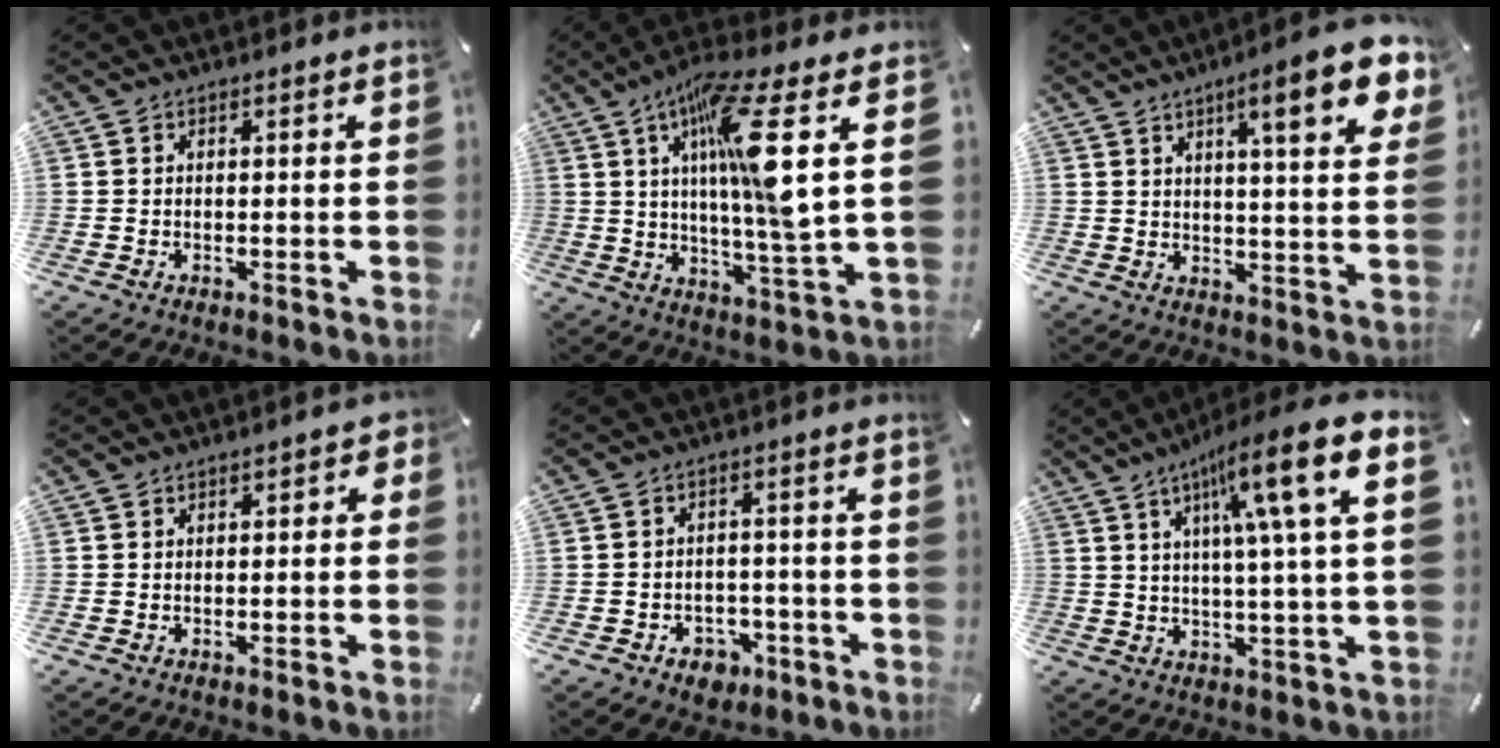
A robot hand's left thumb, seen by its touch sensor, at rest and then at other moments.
{"total": 18.2, "force": [6.0, 2.4, 17.0], "torque": [-0.302, -0.027, 0.075]}
{"total": 13.8, "force": [7.3, 2.8, 11.3], "torque": [-0.163, -0.033, 0.110]}
{"total": 1.4, "force": [0.1, 1.1, 0.9], "torque": [-0.010, 0.003, -0.002]}
{"total": 4.9, "force": [-2.6, 3.9, 1.6], "torque": [-0.024, 0.009, -0.047]}
{"total": 16.8, "force": [6.6, 1.9, 15.3], "torque": [-0.247, -0.028, 0.088]}